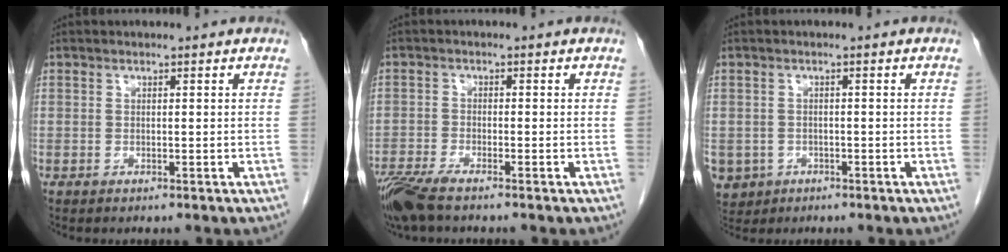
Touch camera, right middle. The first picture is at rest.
{"total": 6.1, "force": [-4.8, 0.9, 3.7], "torque": [-0.076, -0.017, -0.093]}
{"total": 6.3, "force": [-2.8, 5.4, 1.6], "torque": [-0.042, 0.001, -0.040]}